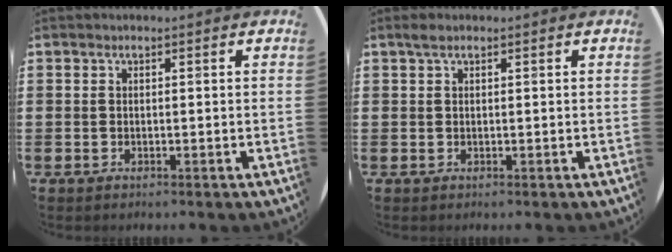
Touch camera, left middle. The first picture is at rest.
{"total": 0.9, "force": [0.6, 0.3, 0.6], "torque": [-0.012, 0.004, 0.009]}